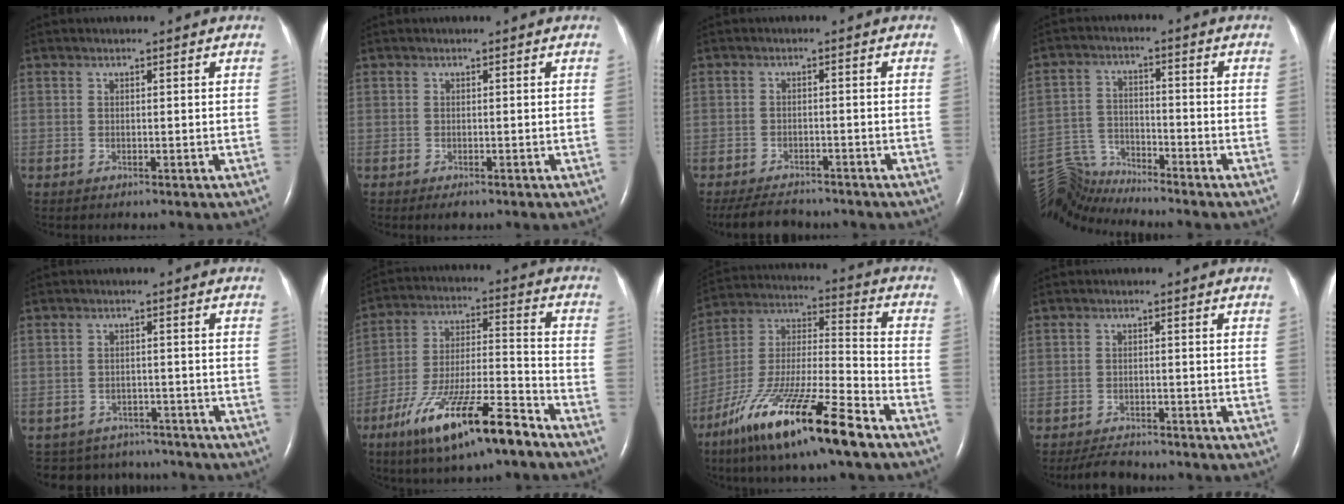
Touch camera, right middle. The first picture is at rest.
{"total": 1.1, "force": [-0.7, 0.4, 0.8], "torque": [-0.012, -0.002, -0.006]}
{"total": 7.2, "force": [-6.6, 2.0, 2.1], "torque": [-0.037, -0.012, -0.096]}
{"total": 8.7, "force": [-8.7, -0.5, -0.1], "torque": [-0.012, 0.012, -0.167]}
{"total": 9.6, "force": [-8.8, 3.9, 0.7], "torque": [-0.018, 0.017, -0.107]}
{"total": 17.8, "force": [-11.6, 2.5, 13.2], "torque": [-0.242, -0.020, -0.206]}
{"total": 22.0, "force": [-13.8, 2.5, 16.9], "torque": [-0.333, -0.040, -0.248]}
{"total": 3.9, "force": [-3.7, 1.0, 0.9], "torque": [-0.020, -0.012, -0.061]}